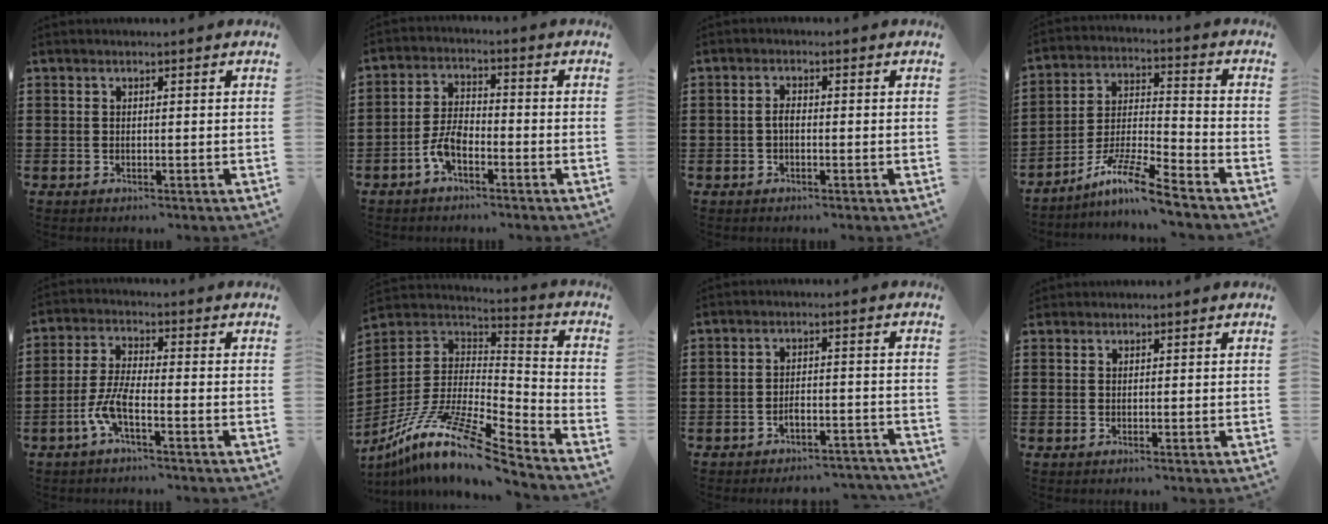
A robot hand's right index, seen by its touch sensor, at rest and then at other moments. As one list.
[{"total": 5.0, "force": [-2.7, 2.1, 3.7], "torque": [-0.091, 0.003, -0.057]}, {"total": 1.5, "force": [-0.4, 0.5, 1.3], "torque": [-0.034, -0.003, -0.010]}, {"total": 9.6, "force": [-7.9, 0.1, 5.5], "torque": [-0.109, 0.003, -0.157]}, {"total": 5.6, "force": [-2.9, 1.1, 4.7], "torque": [-0.113, -0.010, -0.059]}, {"total": 13.1, "force": [-9.4, 2.2, 8.9], "torque": [-0.185, 0.004, -0.184]}, {"total": 3.2, "force": [-3.0, 0.5, 1.0], "torque": [-0.021, 0.005, -0.063]}, {"total": 0.6, "force": [0.6, 0.2, -0.1], "torque": [0.002, 0.001, 0.011]}]